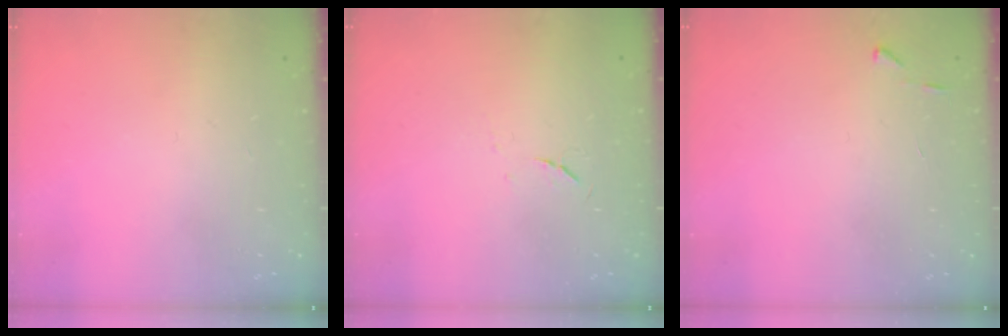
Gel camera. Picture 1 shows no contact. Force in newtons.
{"total": 3.6, "press": 3.6, "slide": 0.6}
{"total": 2.7, "press": 2.7, "slide": 0.3}